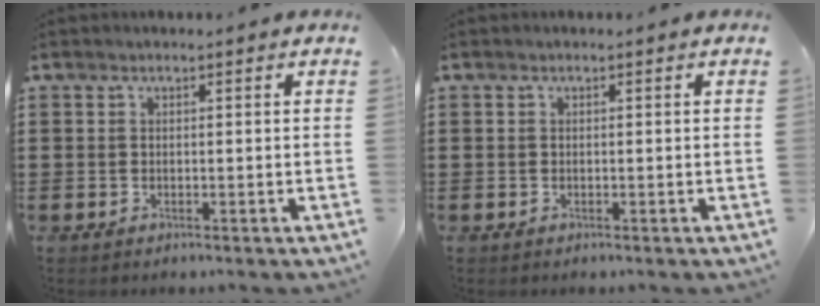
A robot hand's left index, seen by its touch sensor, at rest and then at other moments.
{"total": 0.0}